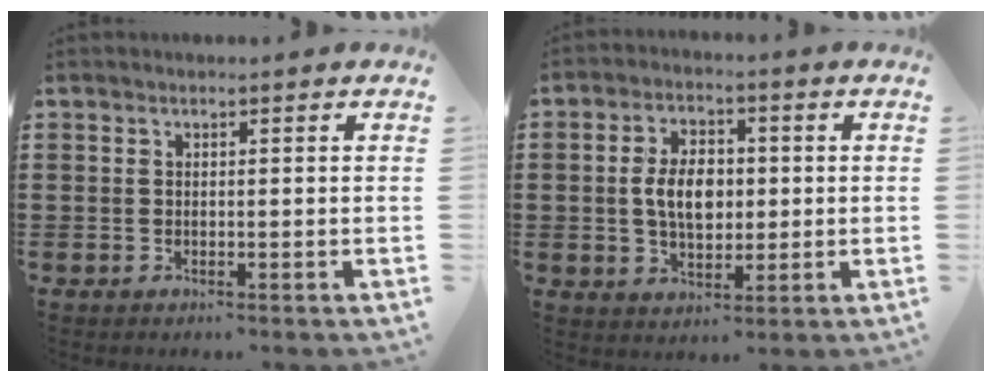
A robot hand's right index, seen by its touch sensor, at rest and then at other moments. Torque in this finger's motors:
{"motor_torque": [1.69, 0.45, 0.81, 0.18]}